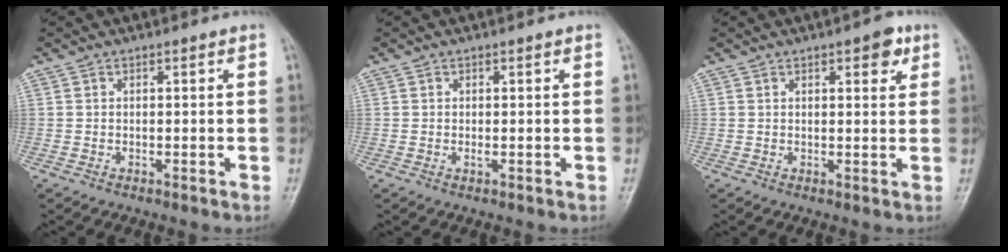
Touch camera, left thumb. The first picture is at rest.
{"total": 0.8, "force": [0.1, 0.2, 0.8], "torque": [-0.015, 0.003, 0.004]}
{"total": 4.0, "force": [2.2, 1.6, 3.0], "torque": [-0.026, -0.006, 0.023]}